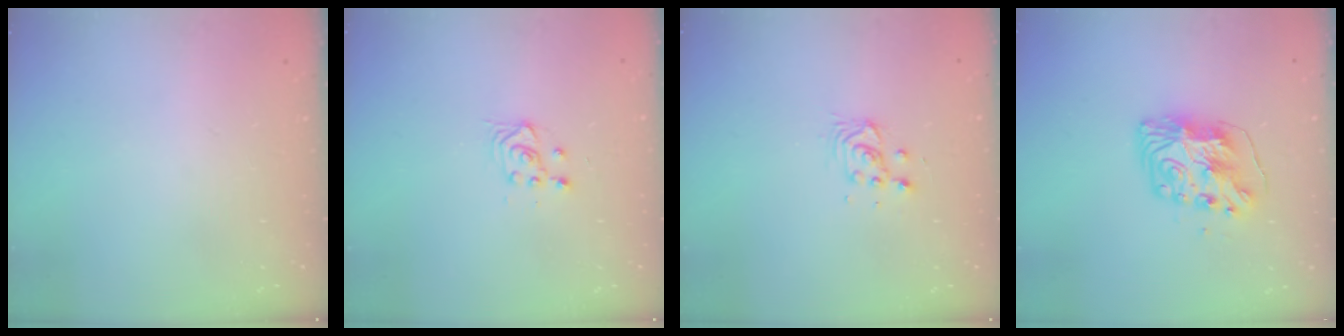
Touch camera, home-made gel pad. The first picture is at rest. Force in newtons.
{"total": 3.6, "press": 3.3, "slide": 1.4}
{"total": 3.4, "press": 3.4, "slide": 0.4}
{"total": 9.2, "press": 9.1, "slide": 1.1}